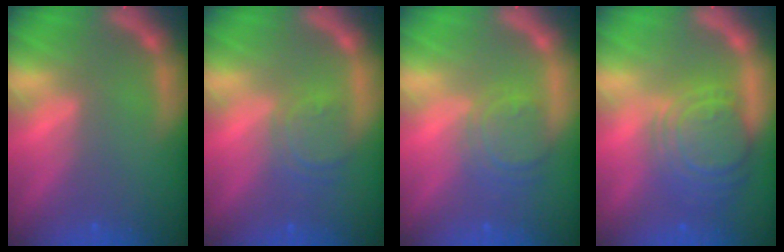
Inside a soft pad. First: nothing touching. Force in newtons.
{"total": 3.5}
{"total": 4.5}
{"total": 8.5}